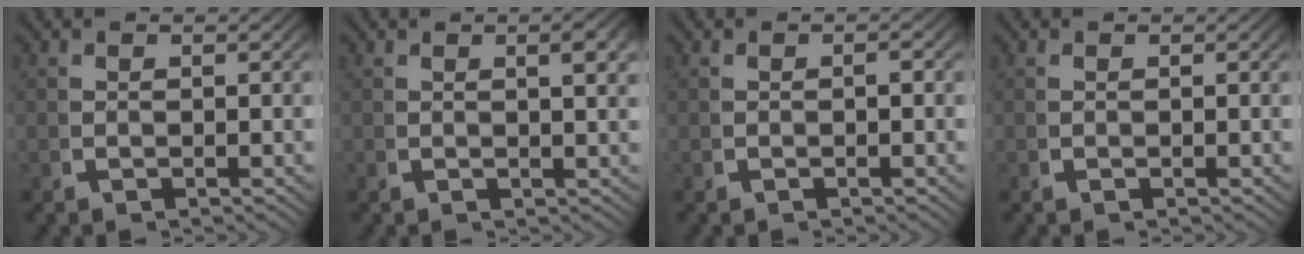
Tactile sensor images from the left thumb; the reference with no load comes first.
{"total": 1.9, "force": [0.4, 0.5, 1.8], "torque": [-0.022, -0.001, 0.007]}
{"total": 0.6, "force": [-0.3, 0.3, 0.5], "torque": [-0.007, 0.001, -0.005]}
{"total": 0.0}